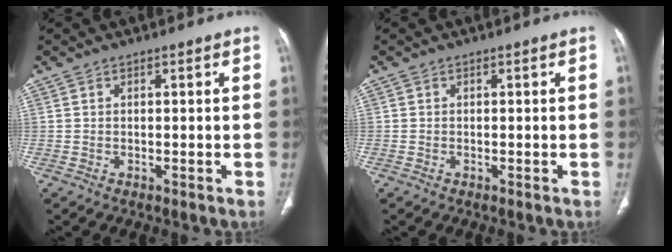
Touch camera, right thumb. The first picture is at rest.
{"total": 0.0}